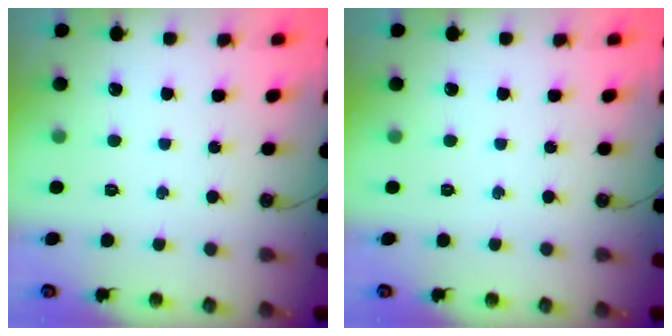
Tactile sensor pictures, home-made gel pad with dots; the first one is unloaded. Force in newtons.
{"total": 0.0}